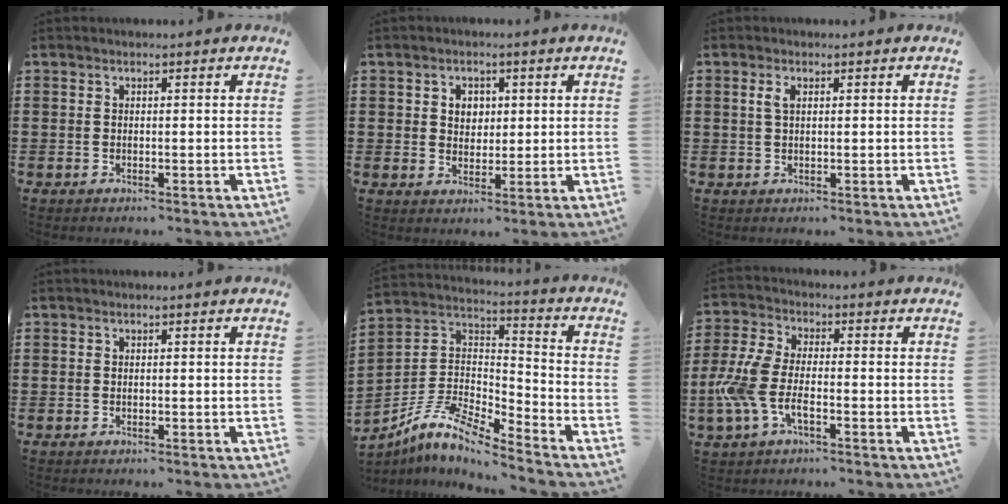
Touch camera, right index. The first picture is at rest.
{"total": 2.9, "force": [0.8, 2.5, 1.2], "torque": [-0.033, 0.010, 0.012]}
{"total": 1.8, "force": [0.5, 0.8, 1.5], "torque": [-0.034, 0.006, 0.008]}
{"total": 0.0}
{"total": 8.6, "force": [-7.5, 1.3, 3.9], "torque": [-0.098, -0.003, -0.156]}
{"total": 7.1, "force": [-2.4, 3.3, 5.8], "torque": [-0.156, -0.010, -0.054]}